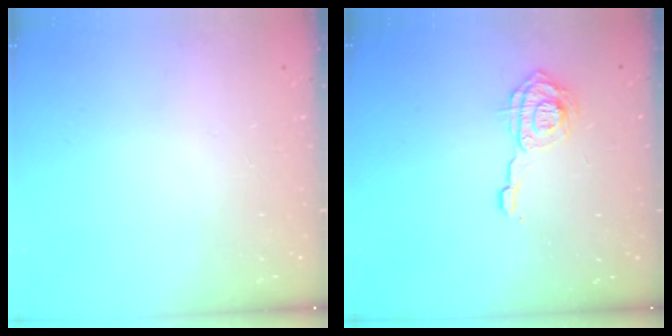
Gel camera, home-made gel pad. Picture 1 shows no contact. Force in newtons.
{"total": 10.3, "press": 10.3, "slide": 1.0}